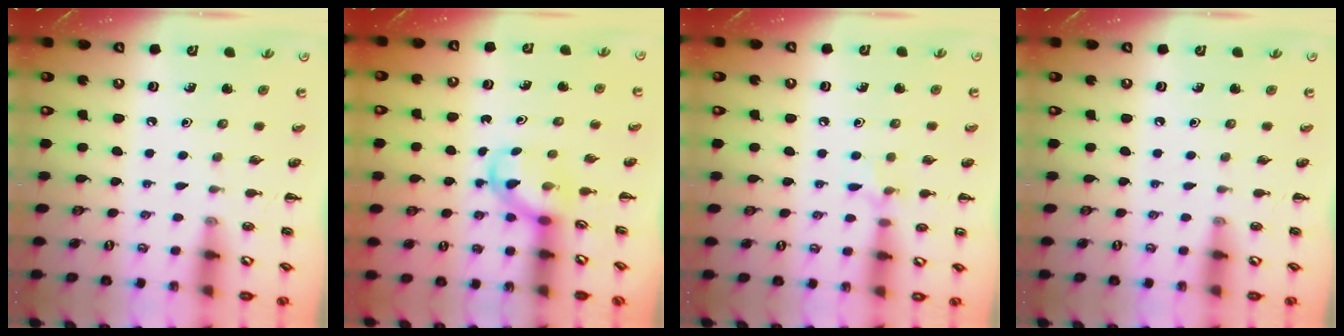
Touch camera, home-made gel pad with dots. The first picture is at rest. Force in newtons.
{"total": 3.4, "press": 3.2, "slide": 1.0}
{"total": 5.7, "press": 5.4, "slide": 2.0}
{"total": 0.0}